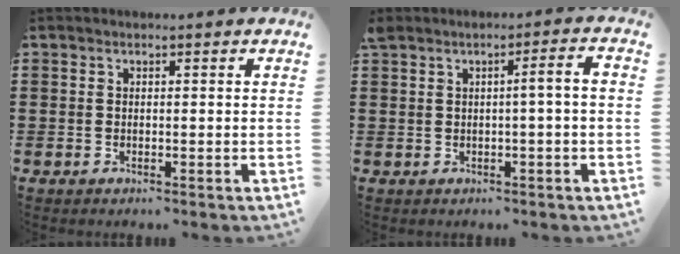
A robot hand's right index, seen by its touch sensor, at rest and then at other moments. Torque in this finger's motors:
{"motor_torque": [0.02, 0.59, 0.33, 0.05]}